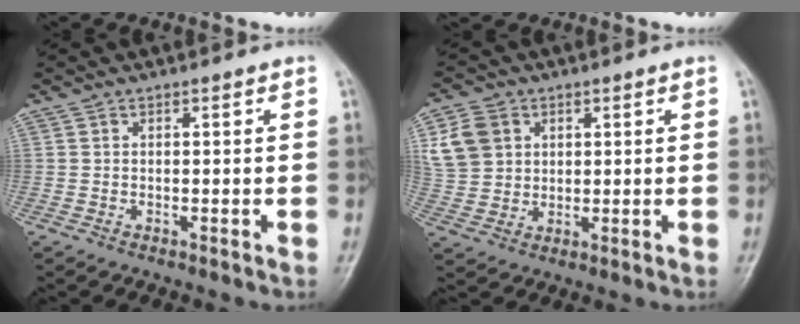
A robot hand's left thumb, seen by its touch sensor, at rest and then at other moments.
{"total": 8.7, "force": [2.8, 7.1, 4.1], "torque": [-0.064, -0.002, 0.058]}